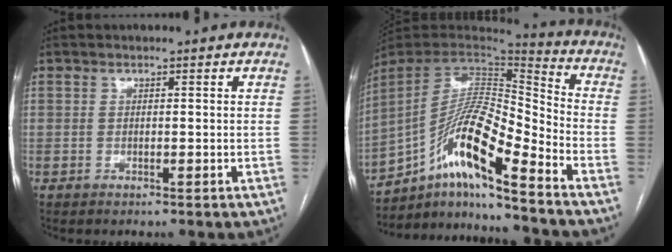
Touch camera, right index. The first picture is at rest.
{"total": 16.7, "force": [-10.7, 1.3, 12.8], "torque": [-0.245, 0.008, -0.192]}